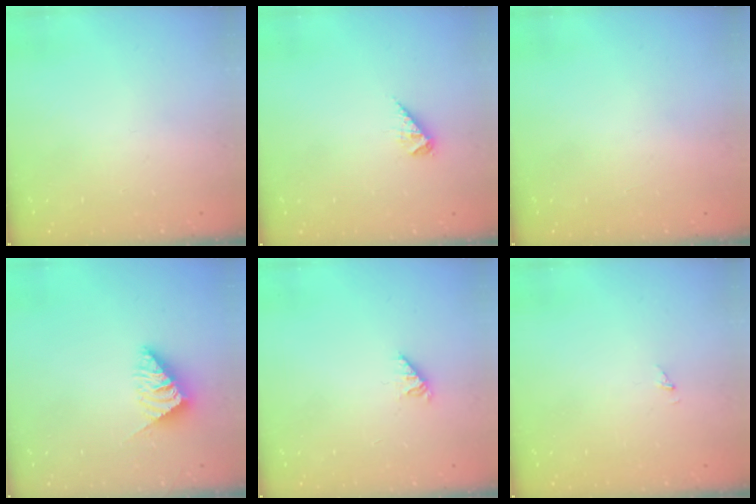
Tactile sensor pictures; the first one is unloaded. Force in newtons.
{"total": 5.2, "press": 5.1, "slide": 0.7}
{"total": 0.0}
{"total": 2.5, "press": 2.4, "slide": 0.6}
{"total": 3.2, "press": 3.2, "slide": 0.3}
{"total": 0.7, "press": 0.7, "slide": 0.0}